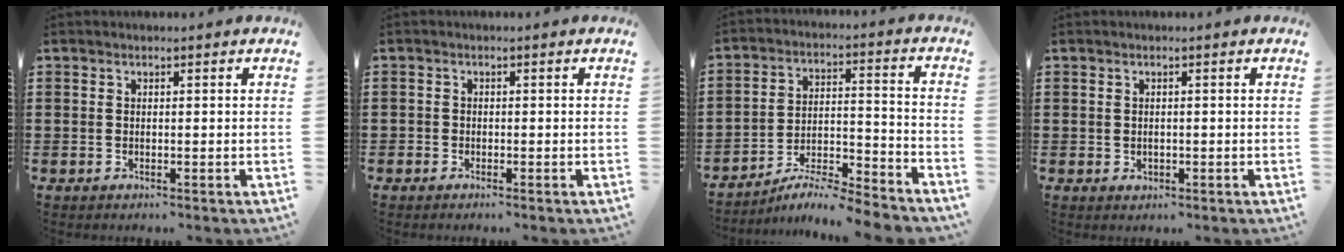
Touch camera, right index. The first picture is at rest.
{"total": 0.8, "force": [-0.6, 0.4, 0.0], "torque": [-0.002, 0.001, -0.014]}
{"total": 6.3, "force": [-6.1, -0.4, 1.6], "torque": [-0.021, -0.003, -0.120]}
{"total": 0.9, "force": [0.0, 0.7, 0.5], "torque": [-0.011, 0.006, -0.001]}